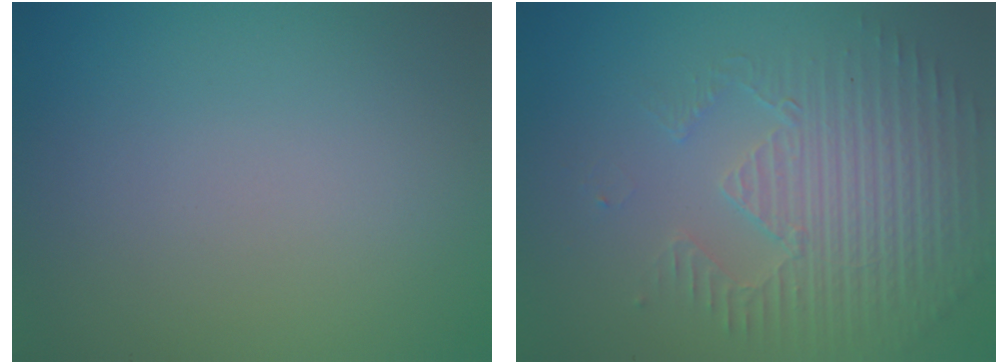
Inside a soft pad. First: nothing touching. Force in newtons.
{"total": 3.8, "press": 3.7, "slide": 1.0}